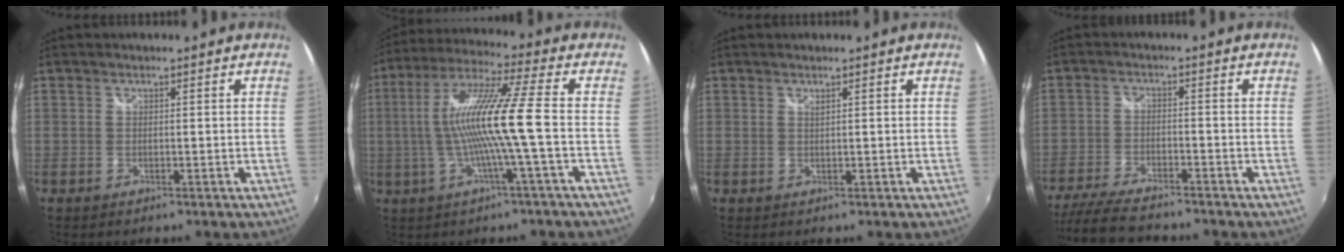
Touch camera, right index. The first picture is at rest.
{"total": 13.1, "force": [-1.8, -1.4, 12.9], "torque": [-0.242, 0.003, -0.030]}
{"total": 0.7, "force": [0.6, -0.3, 0.1], "torque": [-0.001, 0.000, 0.010]}
{"total": 11.5, "force": [-10.0, 2.1, 5.2], "torque": [-0.128, -0.023, -0.177]}